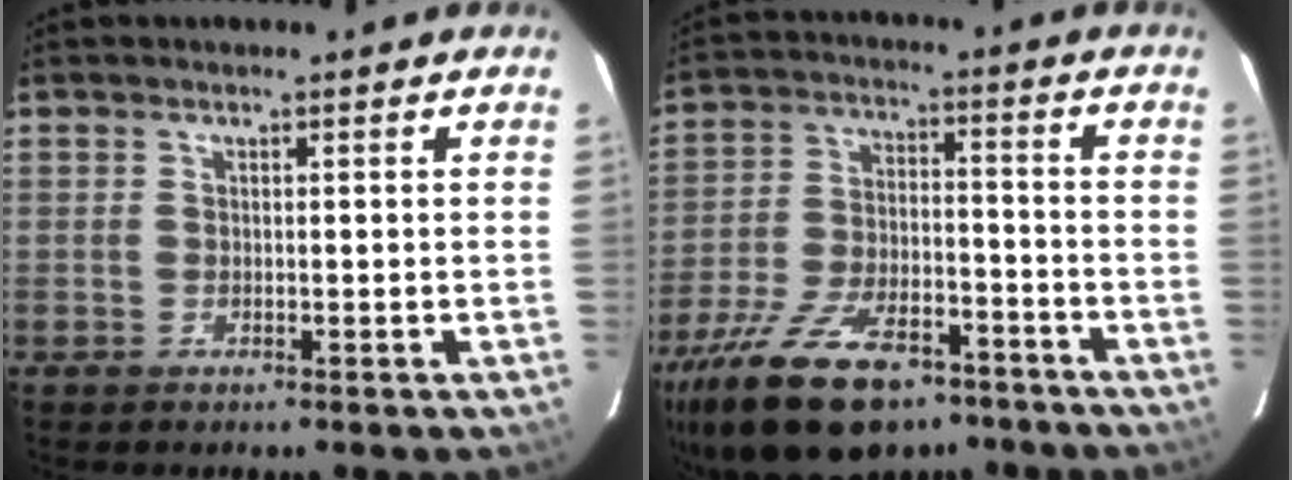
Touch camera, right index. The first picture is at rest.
{"total": 21.0, "force": [-14.5, 9.5, 11.9], "torque": [-0.247, -0.024, -0.236]}